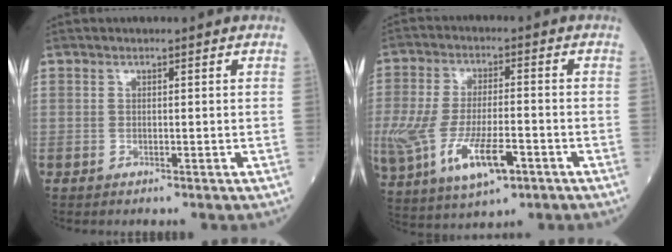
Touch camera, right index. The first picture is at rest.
{"total": 15.5, "force": [-5.5, 5.8, 13.2], "torque": [-0.305, -0.019, -0.088]}